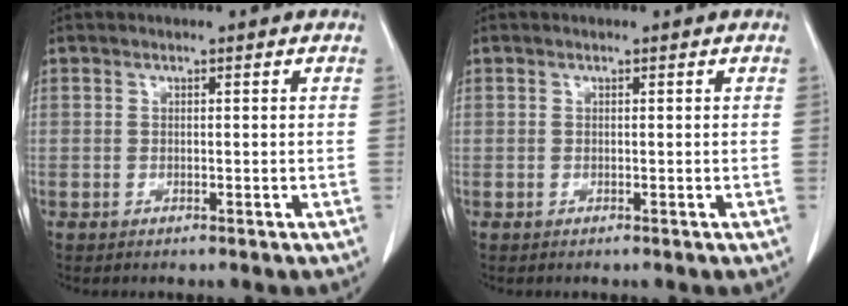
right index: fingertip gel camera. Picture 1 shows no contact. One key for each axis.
{"total": 0.0}